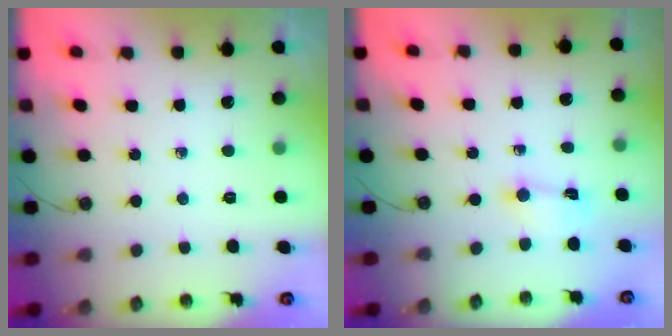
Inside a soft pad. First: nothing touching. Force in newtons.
{"total": 1.3, "press": 1.2, "slide": 0.5}